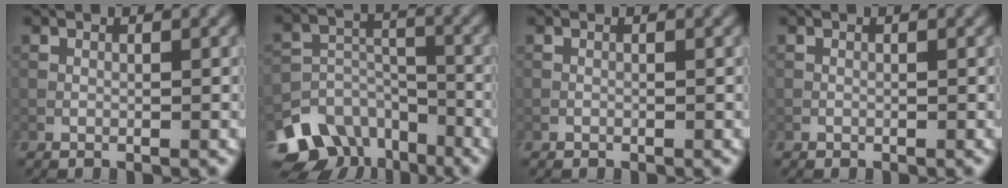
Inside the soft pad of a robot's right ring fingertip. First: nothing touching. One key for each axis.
{"total": 9.6, "fx": -6.7, "fy": 6.1, "fz": 3.0, "tx": -0.050, "ty": 0.002, "tz": -0.119}
{"total": 0.0}
{"total": 0.0}